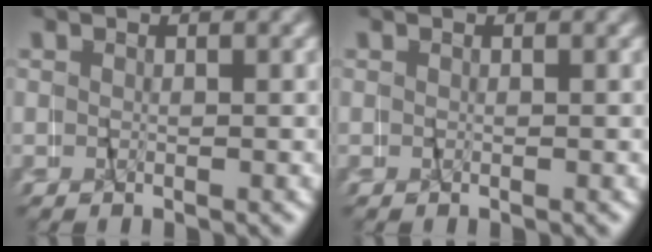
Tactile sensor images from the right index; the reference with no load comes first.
{"total": 0.0}